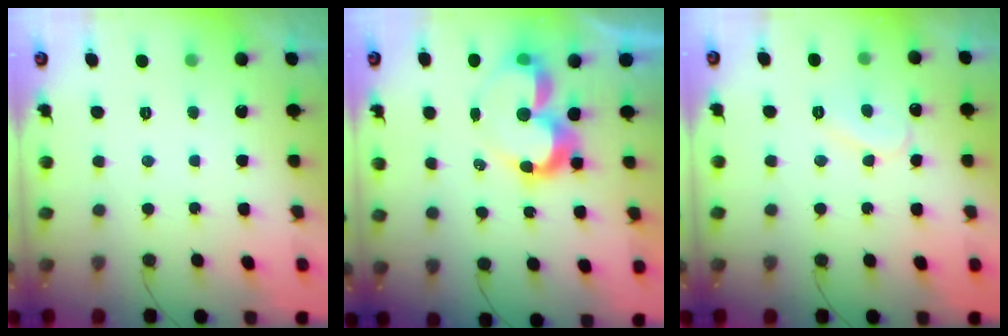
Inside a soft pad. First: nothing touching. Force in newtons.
{"total": 10.0, "press": 10.0, "slide": 0.8}
{"total": 8.0, "press": 7.9, "slide": 0.5}